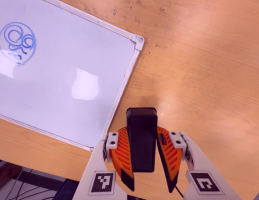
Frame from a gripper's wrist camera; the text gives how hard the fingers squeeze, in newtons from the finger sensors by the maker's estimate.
{"total": 8.9, "left": 7.2, "right": 10.7}